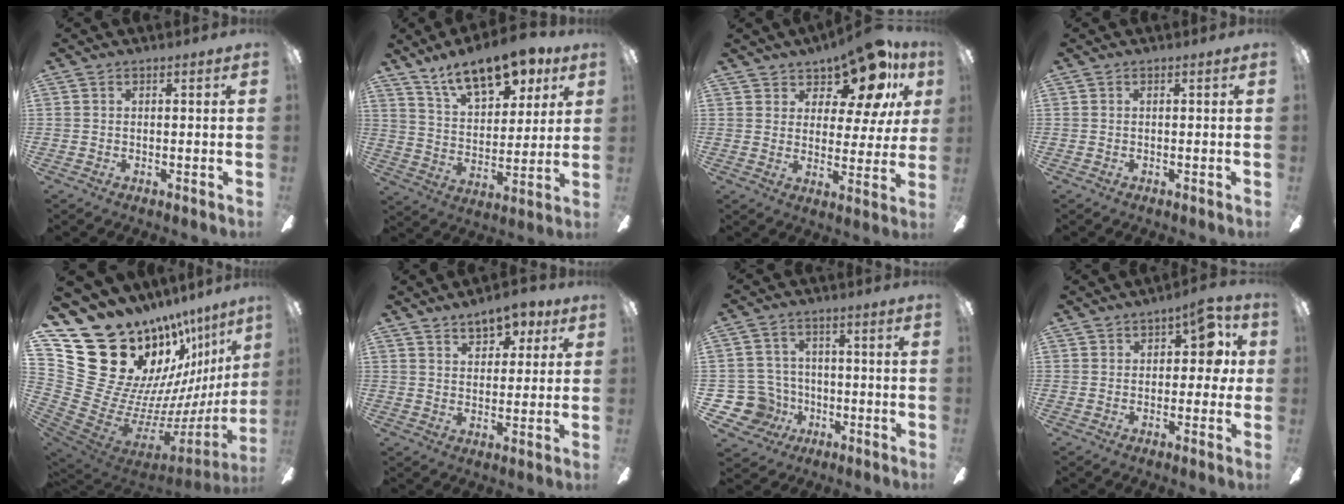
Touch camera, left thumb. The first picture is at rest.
{"total": 16.3, "force": [11.4, 7.3, 8.9], "torque": [-0.142, -0.058, 0.201]}
{"total": 13.5, "force": [10.6, 4.9, 6.8], "torque": [-0.110, -0.075, 0.185]}
{"total": 0.0}
{"total": 23.2, "force": [14.6, 14.8, 10.3], "torque": [-0.147, -0.181, 0.347]}
{"total": 7.2, "force": [5.3, 3.8, 3.1], "torque": [-0.035, -0.023, 0.092]}
{"total": 10.6, "force": [-2.9, 9.7, 2.8], "torque": [-0.103, 0.026, -0.045]}
{"total": 8.4, "force": [3.3, 4.8, 6.1], "torque": [-0.069, -0.004, 0.054]}